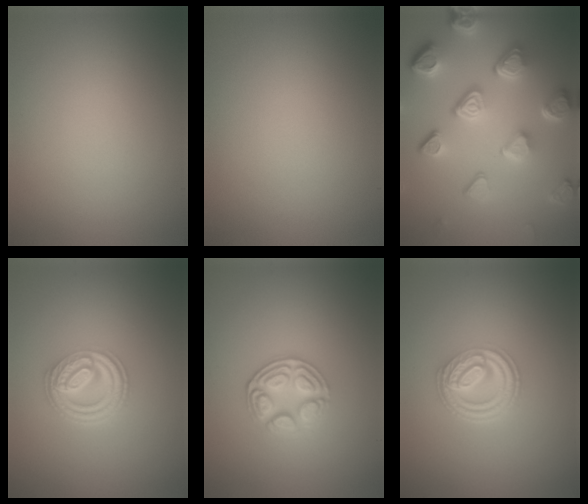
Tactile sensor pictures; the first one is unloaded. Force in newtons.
{"total": 0.0}
{"total": 7.5, "press": 5.6, "slide": 5.0}
{"total": 4.9, "press": 3.6, "slide": 3.3}
{"total": 3.5, "press": 3.0, "slide": 1.8}
{"total": 4.8, "press": 3.6, "slide": 3.2}